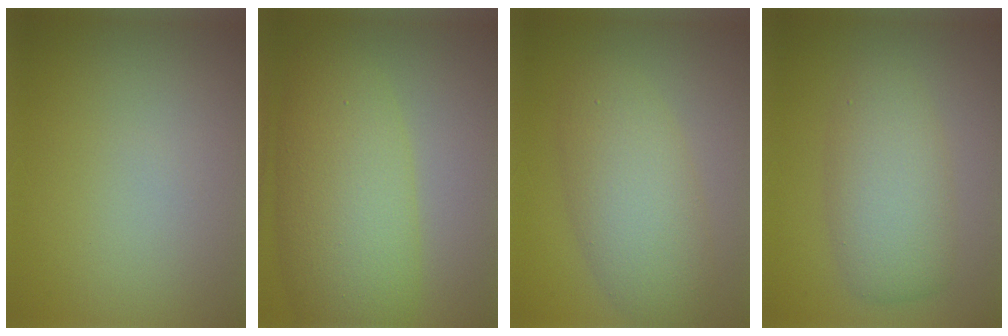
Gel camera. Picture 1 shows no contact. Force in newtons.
{"total": 7.9, "press": 7.9, "slide": 0.1}
{"total": 5.5, "press": 5.5, "slide": 0.4}
{"total": 4.6, "press": 4.6, "slide": 0.1}